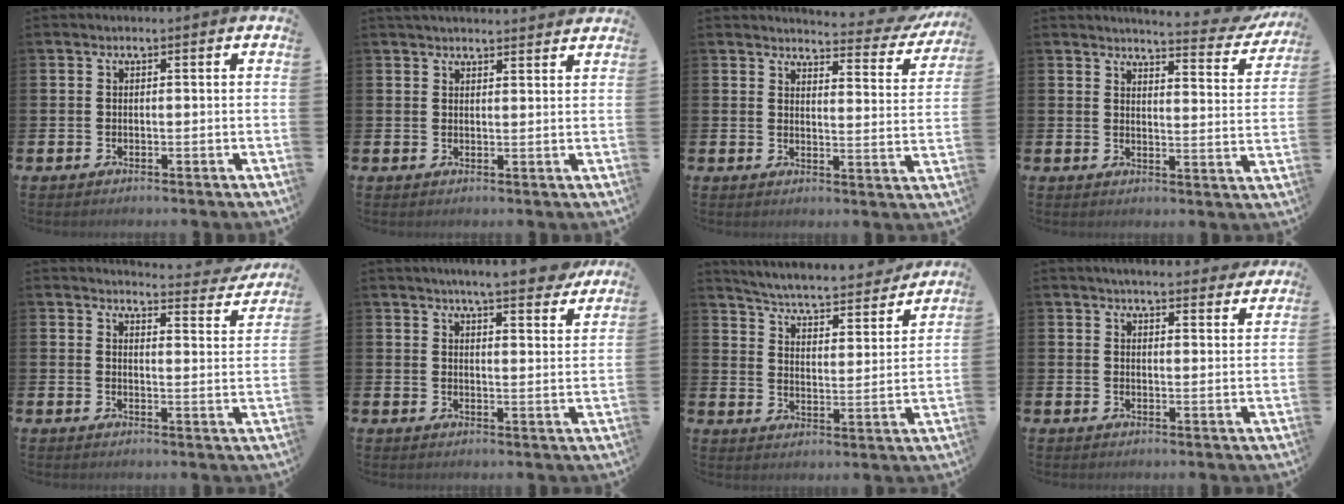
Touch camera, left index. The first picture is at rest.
{"total": 2.5, "force": [2.5, 0.3, 0.2], "torque": [0.002, -0.016, 0.044]}
{"total": 3.6, "force": [3.5, 0.6, 0.7], "torque": [-0.008, -0.035, 0.052]}
{"total": 4.5, "force": [4.4, 0.1, 1.0], "torque": [-0.014, -0.039, 0.069]}
{"total": 3.8, "force": [3.8, 0.3, 0.5], "torque": [-0.009, -0.033, 0.061]}
{"total": 6.6, "force": [6.2, 0.2, 2.2], "torque": [-0.039, -0.035, 0.107]}
{"total": 5.3, "force": [5.1, 0.3, 1.6], "torque": [-0.055, -0.046, 0.079]}
{"total": 4.6, "force": [4.5, 0.4, 0.9], "torque": [-0.015, -0.025, 0.080]}